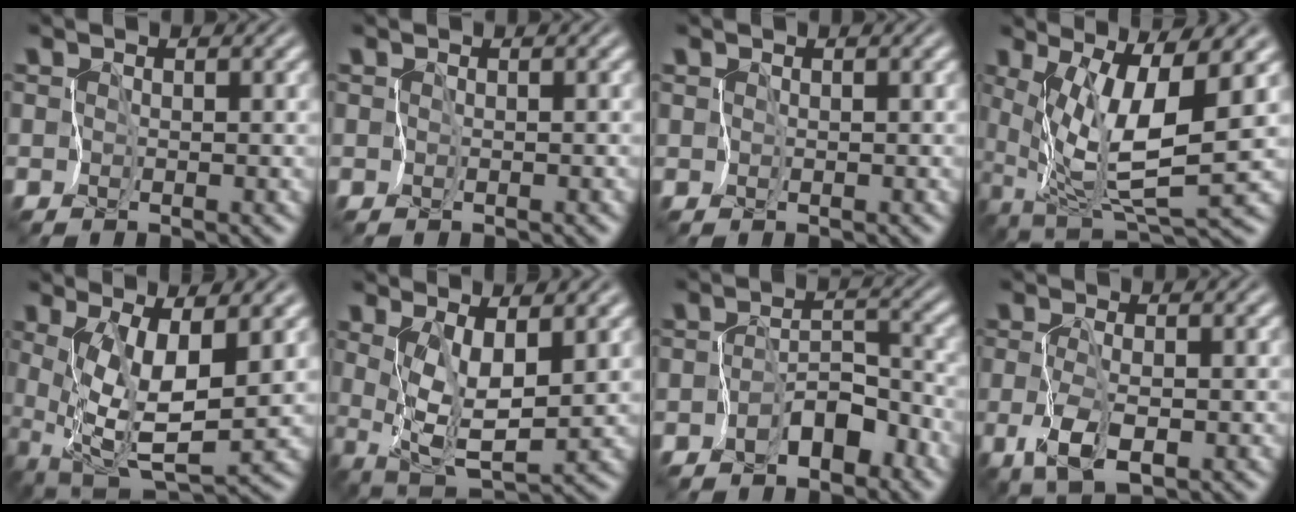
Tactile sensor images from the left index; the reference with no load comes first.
{"total": 0.0}
{"total": 0.0}
{"total": 7.2, "force": [1.5, 1.7, 6.8], "torque": [-0.137, -0.020, 0.038]}
{"total": 6.7, "force": [1.1, 2.1, 6.2], "torque": [-0.125, -0.020, 0.025]}
{"total": 4.6, "force": [1.4, 1.4, 4.1], "torque": [-0.090, -0.020, 0.033]}
{"total": 3.5, "force": [-2.6, 1.6, 1.7], "torque": [-0.020, 0.005, -0.044]}
{"total": 3.3, "force": [-1.1, 1.3, 2.9], "torque": [-0.066, -0.010, -0.016]}